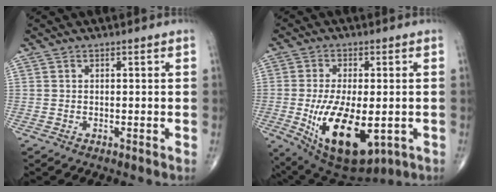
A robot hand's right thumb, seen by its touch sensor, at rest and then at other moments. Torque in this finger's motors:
{"motor_torque": [-0.06, 1.16, 0.89, 0.55, 0.14]}